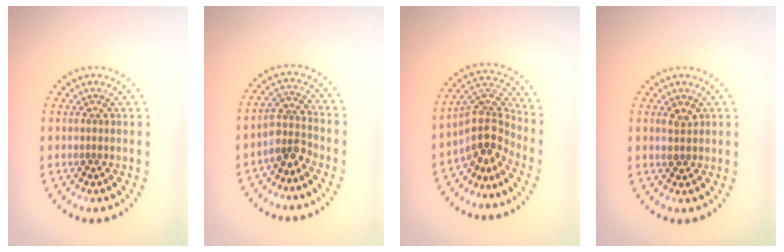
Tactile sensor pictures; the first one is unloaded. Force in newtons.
{"total": 2.7, "press": 2.0, "slide": 1.9}
{"total": 4.4, "press": 3.3, "slide": 2.9}
{"total": 1.5, "press": 1.4, "slide": 0.3}